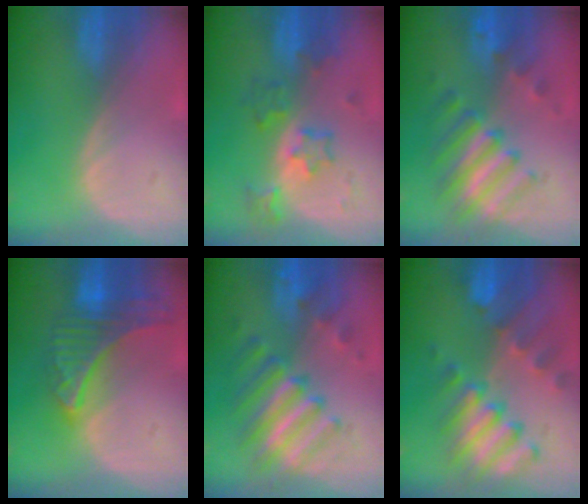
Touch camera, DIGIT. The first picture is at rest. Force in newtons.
{"total": 6.0, "press": 5.8, "slide": 1.6}
{"total": 7.6, "press": 7.5, "slide": 1.0}
{"total": 9.3, "press": 8.2, "slide": 4.4}
{"total": 8.9, "press": 8.5, "slide": 2.7}
{"total": 10.4, "press": 9.0, "slide": 5.2}